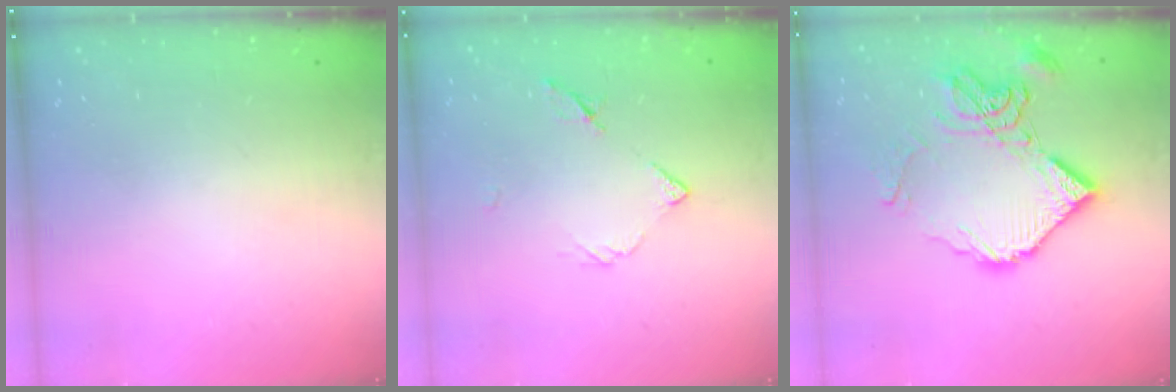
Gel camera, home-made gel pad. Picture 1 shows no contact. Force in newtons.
{"total": 5.7, "press": 5.6, "slide": 0.5}
{"total": 15.2, "press": 15.1, "slide": 2.0}